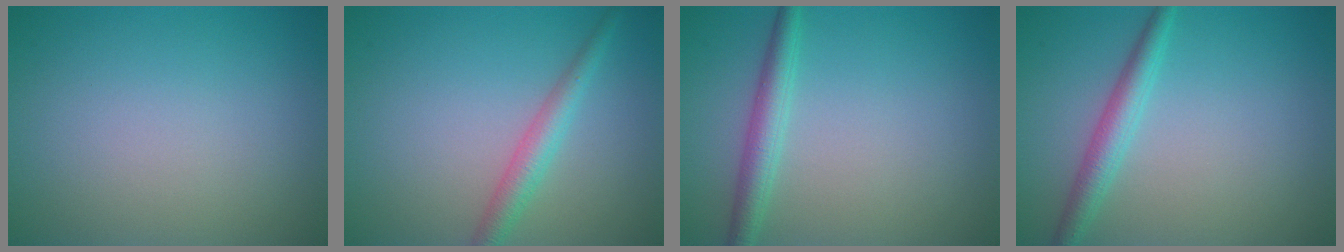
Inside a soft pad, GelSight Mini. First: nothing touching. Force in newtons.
{"total": 2.6, "press": 2.6, "slide": 0.0}
{"total": 2.6, "press": 2.6, "slide": 0.1}
{"total": 2.6, "press": 2.6, "slide": 0.1}